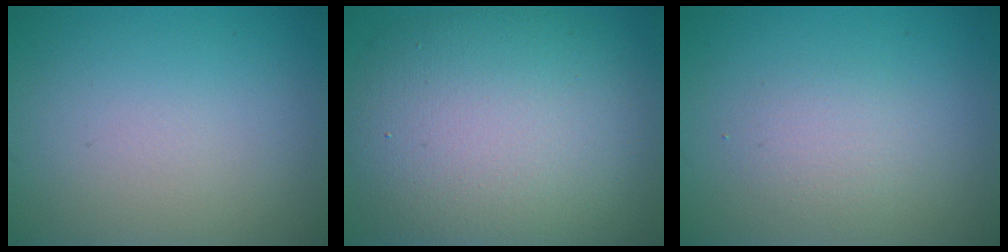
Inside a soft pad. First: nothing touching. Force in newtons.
{"total": 12.4, "press": 12.4, "slide": 1.0}
{"total": 1.7, "press": 1.7, "slide": 0.1}